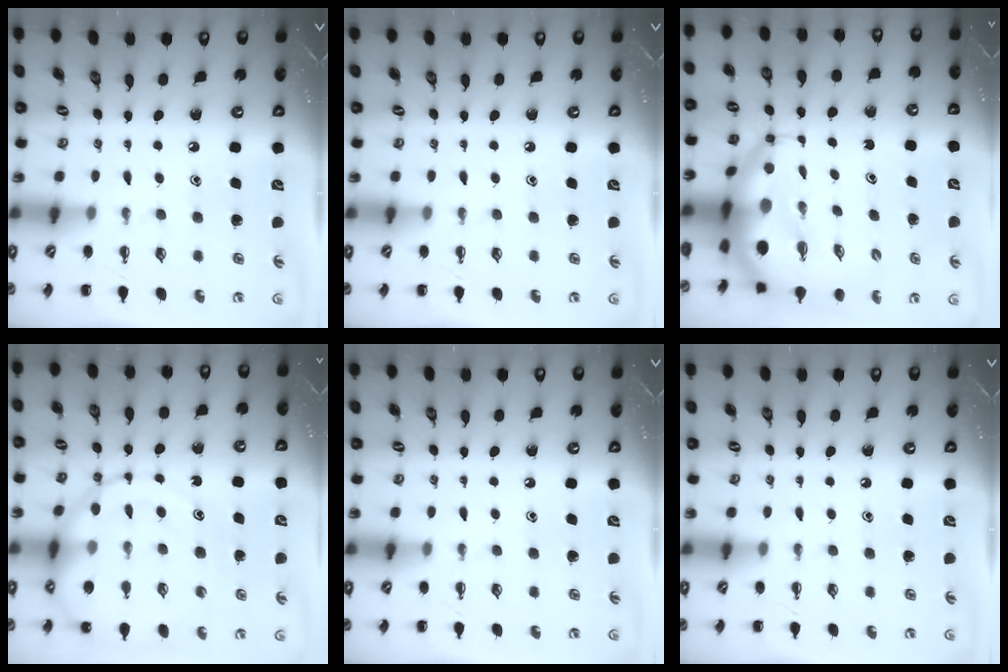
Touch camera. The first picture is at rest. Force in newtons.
{"total": 0.0}
{"total": 10.7, "press": 10.3, "slide": 2.7}
{"total": 17.9, "press": 17.3, "slide": 4.3}
{"total": 0.0}
{"total": 0.0}